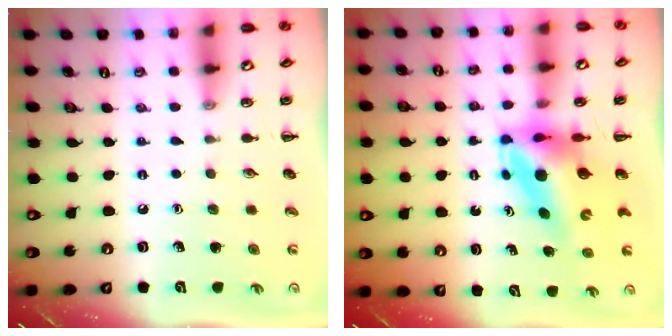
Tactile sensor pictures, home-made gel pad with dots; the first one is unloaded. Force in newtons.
{"total": 7.0, "press": 6.7, "slide": 2.0}